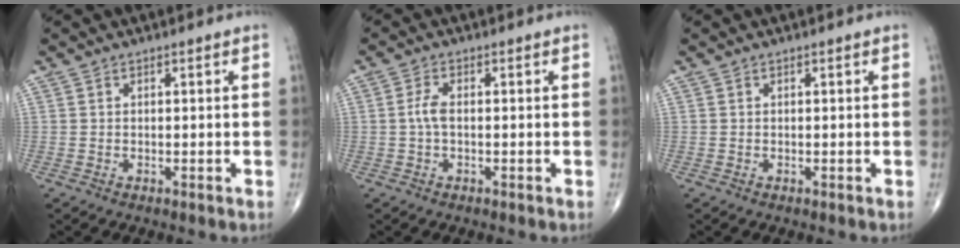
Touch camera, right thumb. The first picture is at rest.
{"total": 2.6, "force": [-0.2, 1.1, 2.4], "torque": [-0.055, 0.003, -0.008]}
{"total": 0.0}